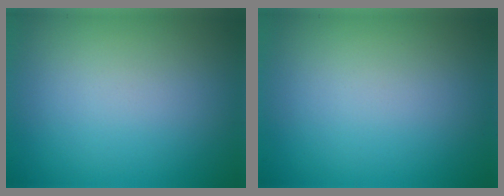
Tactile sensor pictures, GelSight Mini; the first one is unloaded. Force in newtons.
{"total": 0.0}